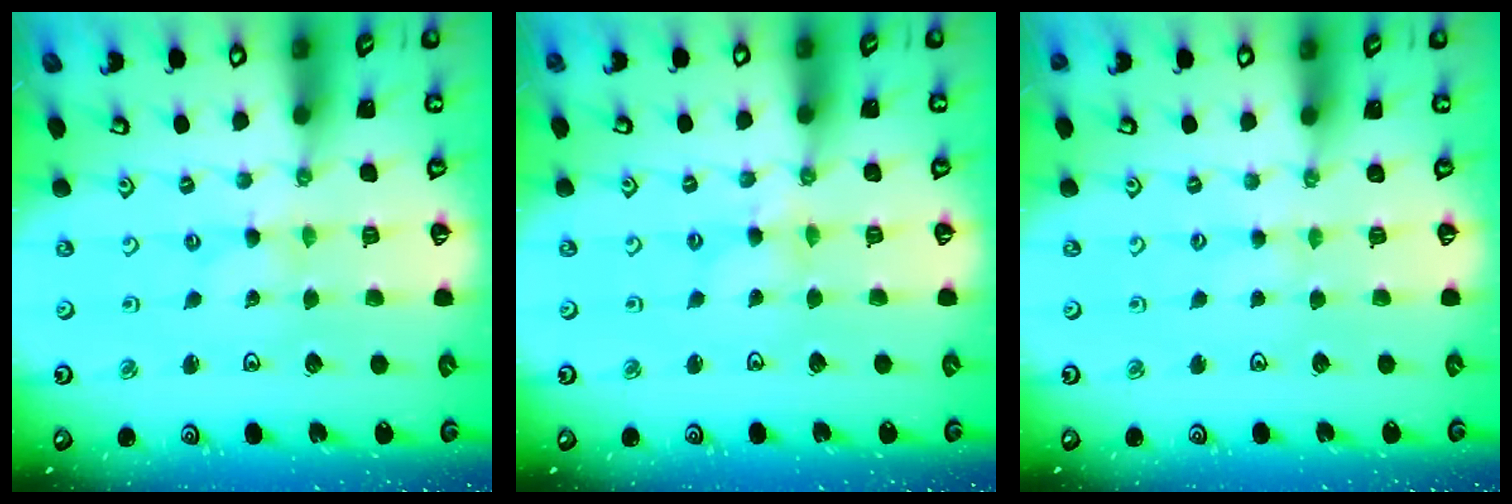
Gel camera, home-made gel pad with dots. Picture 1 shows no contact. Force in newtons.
{"total": 1.9, "press": 1.9, "slide": 0.3}
{"total": 1.9, "press": 1.9, "slide": 0.3}